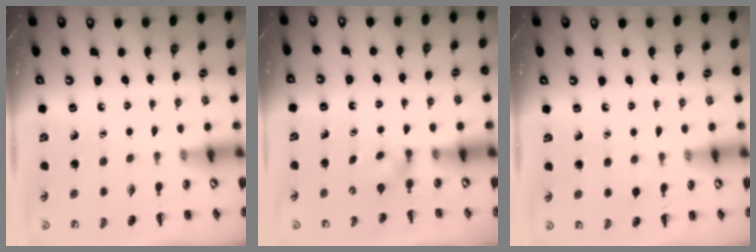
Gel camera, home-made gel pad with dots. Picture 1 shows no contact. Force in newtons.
{"total": 2.3, "press": 2.1, "slide": 1.0}
{"total": 2.4, "press": 2.3, "slide": 0.9}